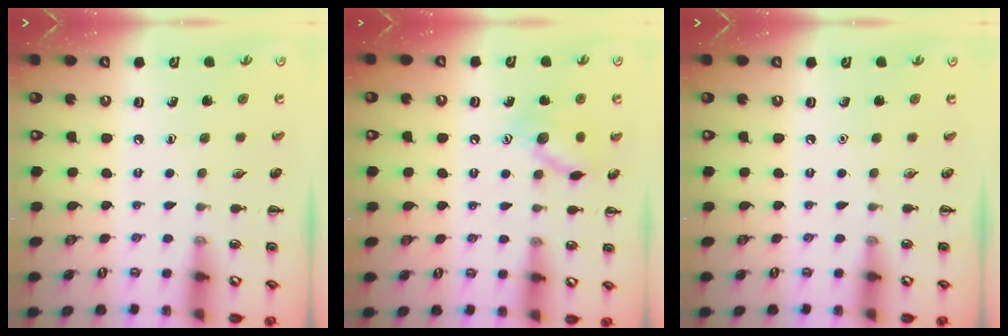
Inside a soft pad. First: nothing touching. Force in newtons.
{"total": 10.7, "press": 10.7, "slide": 0.6}
{"total": 0.0}